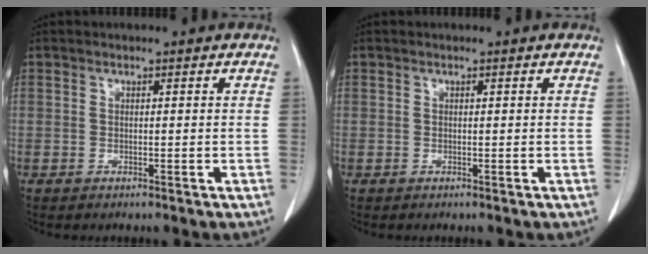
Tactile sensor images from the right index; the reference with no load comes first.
{"total": 0.0}